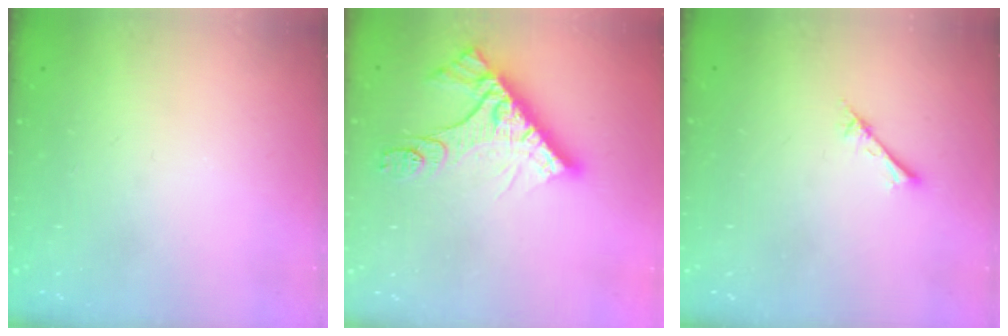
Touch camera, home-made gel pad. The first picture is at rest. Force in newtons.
{"total": 14.3, "press": 14.3, "slide": 1.2}
{"total": 2.7, "press": 2.6, "slide": 0.3}